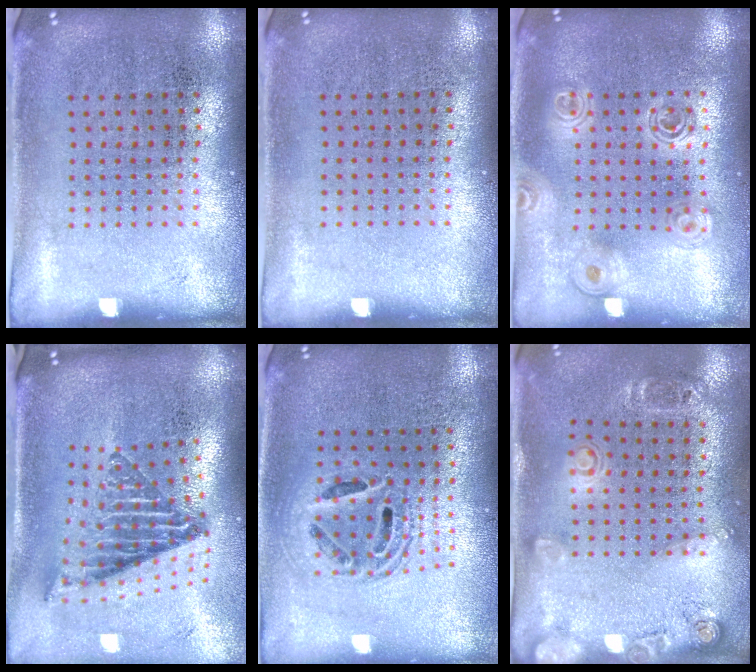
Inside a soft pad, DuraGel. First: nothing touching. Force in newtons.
{"total": 0.0}
{"total": 1.7, "press": 1.4, "slide": 0.8}
{"total": 2.2, "press": 1.5, "slide": 1.6}
{"total": 1.6, "press": 1.3, "slide": 0.9}
{"total": 1.8, "press": 1.2, "slide": 1.4}